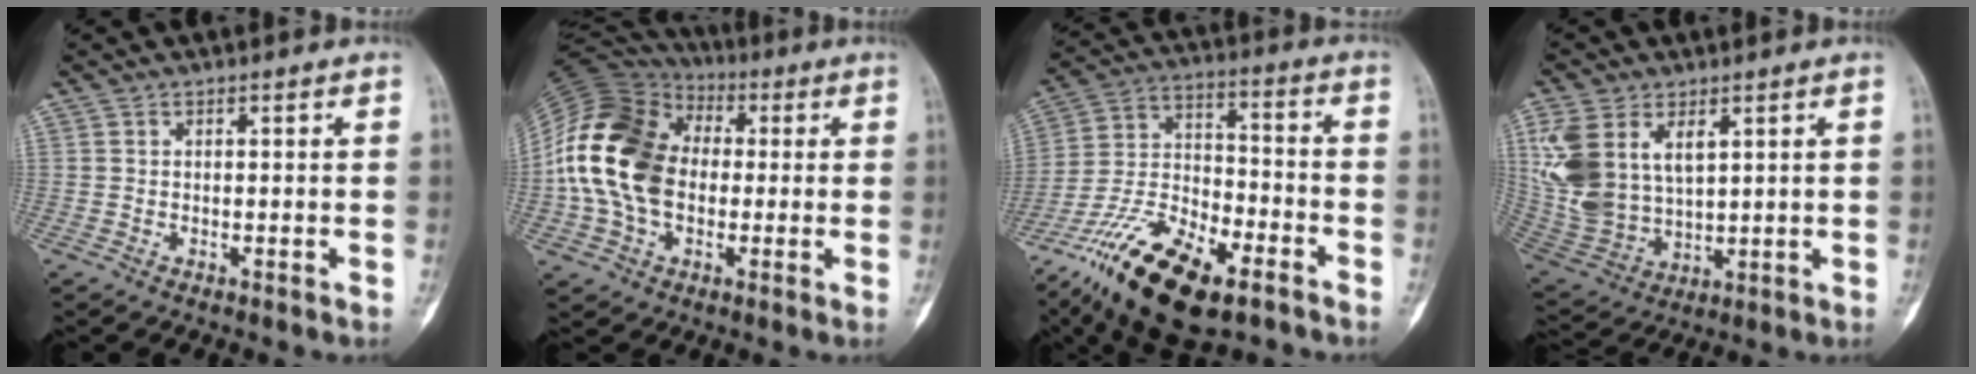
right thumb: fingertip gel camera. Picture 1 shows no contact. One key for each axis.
{"total": 19.5, "fx": -0.2, "fy": 14.2, "fz": 13.4, "tx": -0.251, "ty": 0.030, "tz": -0.009}
{"total": 20.8, "fx": -13.0, "fy": 8.3, "fz": 13.9, "tx": -0.270, "ty": 0.056, "tz": -0.232}
{"total": 14.9, "fx": 5.1, "fy": 9.3, "fz": 10.4, "tx": -0.212, "ty": -0.011, "tz": 0.121}